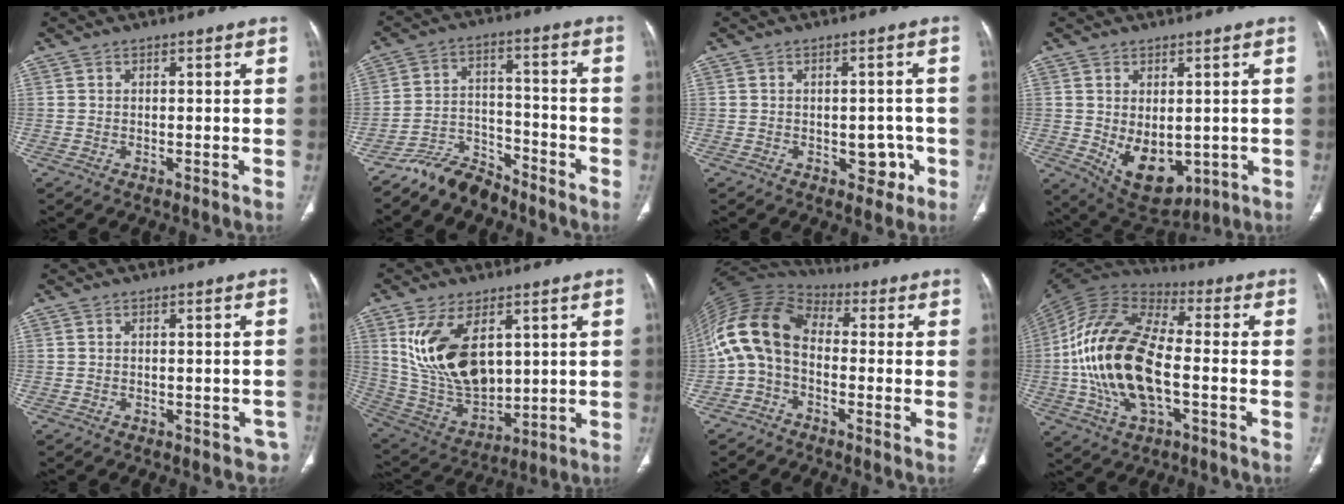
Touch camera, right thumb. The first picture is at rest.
{"total": 8.1, "force": [-7.4, 3.0, 1.3], "torque": [-0.007, 0.062, -0.141]}
{"total": 4.4, "force": [-1.5, 3.1, 2.8], "torque": [-0.007, 0.012, -0.016]}
{"total": 11.0, "force": [-1.5, 6.9, 8.5], "torque": [-0.112, -0.011, 0.007]}
{"total": 3.6, "force": [-2.5, 2.4, 1.1], "torque": [0.008, 0.012, -0.030]}
{"total": 17.2, "force": [5.3, 9.8, 13.1], "torque": [-0.230, -0.024, 0.125]}
{"total": 13.8, "force": [-1.6, 9.0, 10.3], "torque": [-0.205, 0.053, -0.046]}
{"total": 21.9, "force": [-3.0, 10.9, 18.8], "torque": [-0.378, 0.024, -0.057]}